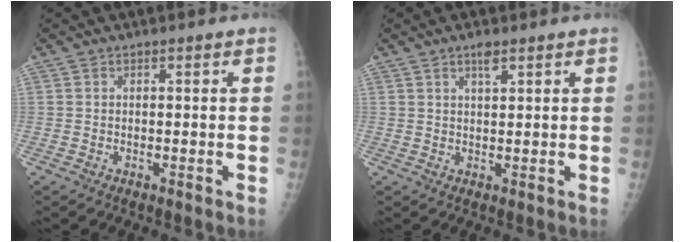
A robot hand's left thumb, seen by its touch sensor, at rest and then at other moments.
{"total": 2.5, "force": [1.6, 0.7, 1.8], "torque": [-0.026, -0.007, 0.028]}